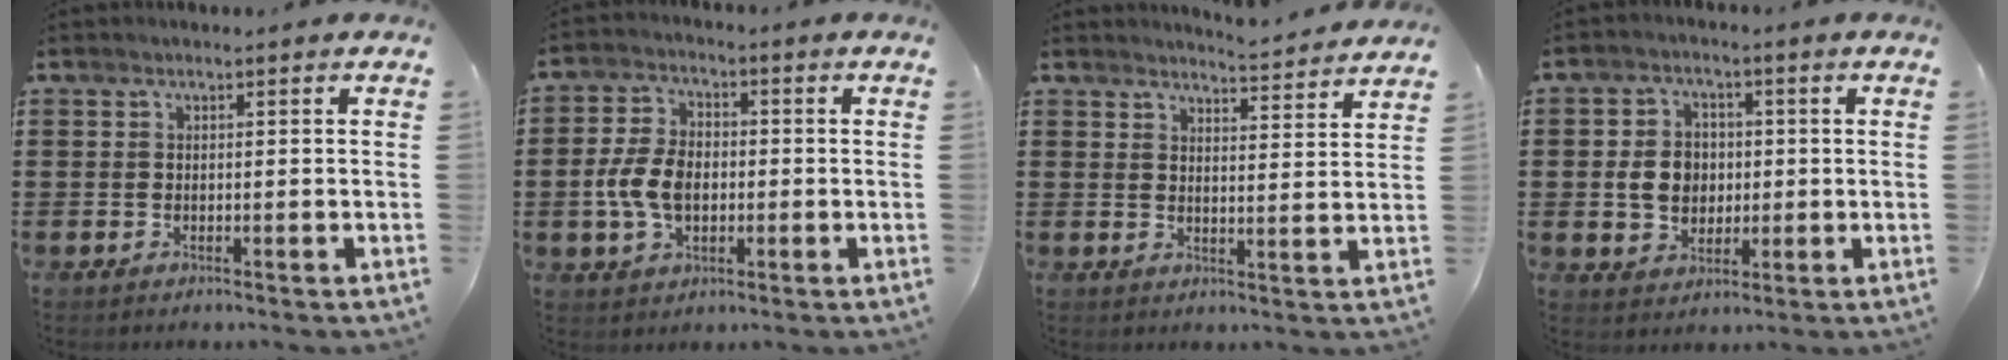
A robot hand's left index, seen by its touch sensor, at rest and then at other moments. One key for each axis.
{"total": 7.1, "fx": -1.1, "fy": 4.5, "fz": 5.3, "tx": -0.132, "ty": 0.001, "tz": -0.028}
{"total": 4.1, "fx": 4.0, "fy": -0.5, "fz": 0.5, "tx": -0.015, "ty": -0.029, "tz": 0.069}
{"total": 6.1, "fx": -0.1, "fy": 4.9, "fz": 3.6, "tx": -0.079, "ty": 0.008, "tz": -0.006}